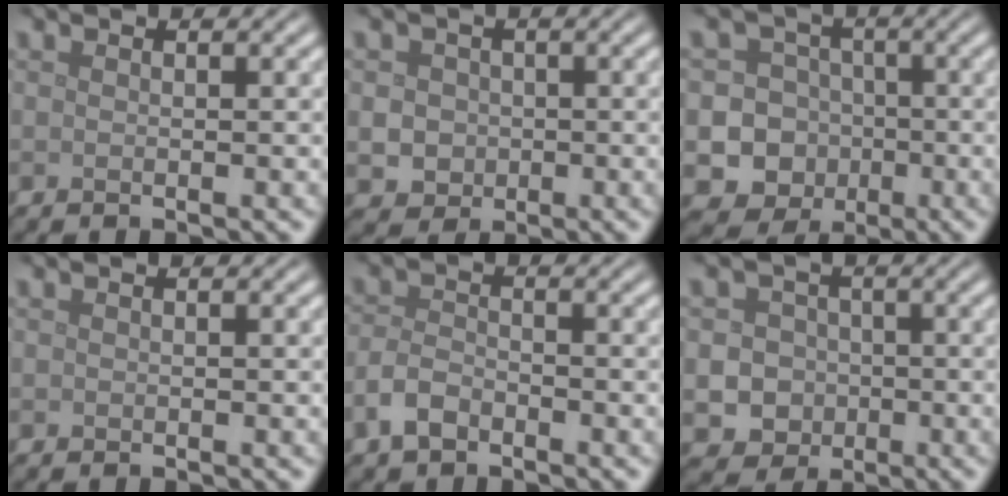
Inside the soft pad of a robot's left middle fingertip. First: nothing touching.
{"total": 3.1, "force": [-0.3, 2.9, 1.0], "torque": [-0.007, 0.000, -0.016]}
{"total": 12.5, "force": [-4.1, 11.5, 2.6], "torque": [-0.047, -0.016, -0.080]}
{"total": 0.0}
{"total": 2.5, "force": [-1.7, 1.3, 1.3], "torque": [-0.026, 0.003, -0.042]}
{"total": 4.4, "force": [-1.2, 4.0, 1.2], "torque": [0.008, 0.003, -0.036]}